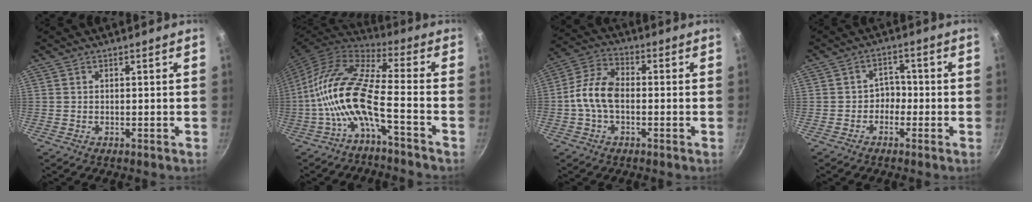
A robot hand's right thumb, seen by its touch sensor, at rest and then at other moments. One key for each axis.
{"total": 14.8, "fx": -5.0, "fy": 4.3, "fz": 13.3, "tx": -0.271, "ty": 0.054, "tz": -0.111}
{"total": 9.2, "fx": -1.1, "fy": 5.5, "fz": 7.3, "tx": -0.137, "ty": 0.035, "tz": -0.035}
{"total": 3.4, "fx": -1.2, "fy": 2.8, "fz": 1.6, "tx": 0.011, "ty": 0.021, "tz": -0.024}